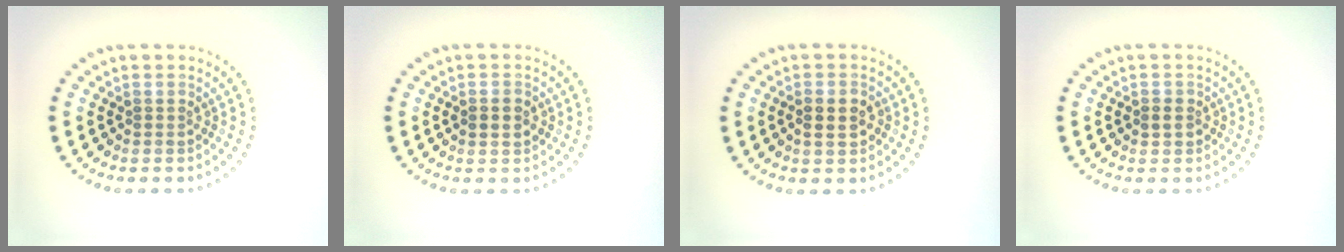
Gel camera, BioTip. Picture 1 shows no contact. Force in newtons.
{"total": 1.4, "press": 1.4, "slide": 0.0}
{"total": 2.4, "press": 2.4, "slide": 0.2}
{"total": 1.3, "press": 1.3, "slide": 0.2}